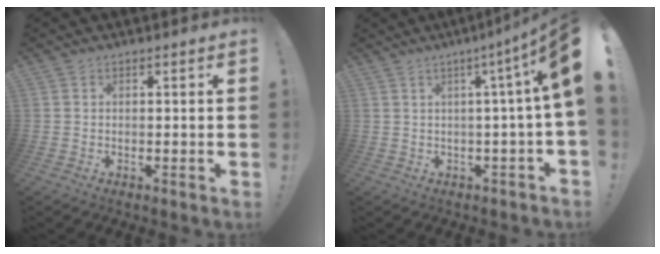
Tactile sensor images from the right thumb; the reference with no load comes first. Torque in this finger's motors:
{"motor_torque": [1.25, 3.65, 2.77, 0.00, 0.22]}